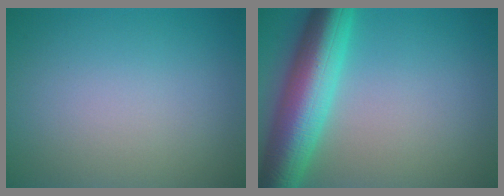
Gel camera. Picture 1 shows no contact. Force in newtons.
{"total": 9.2, "press": 9.2, "slide": 0.1}